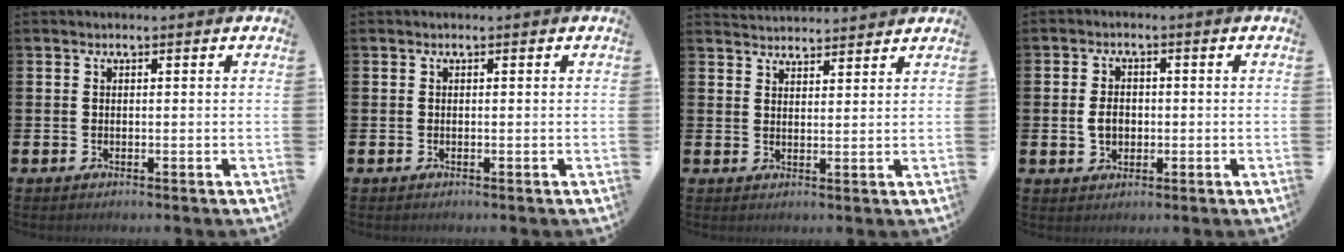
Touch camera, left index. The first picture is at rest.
{"total": 0.0}
{"total": 3.3, "force": [3.3, 0.3, -0.3], "torque": [-0.003, -0.017, 0.061]}
{"total": 3.2, "force": [-0.2, 2.4, 2.2], "torque": [-0.026, 0.002, -0.011]}